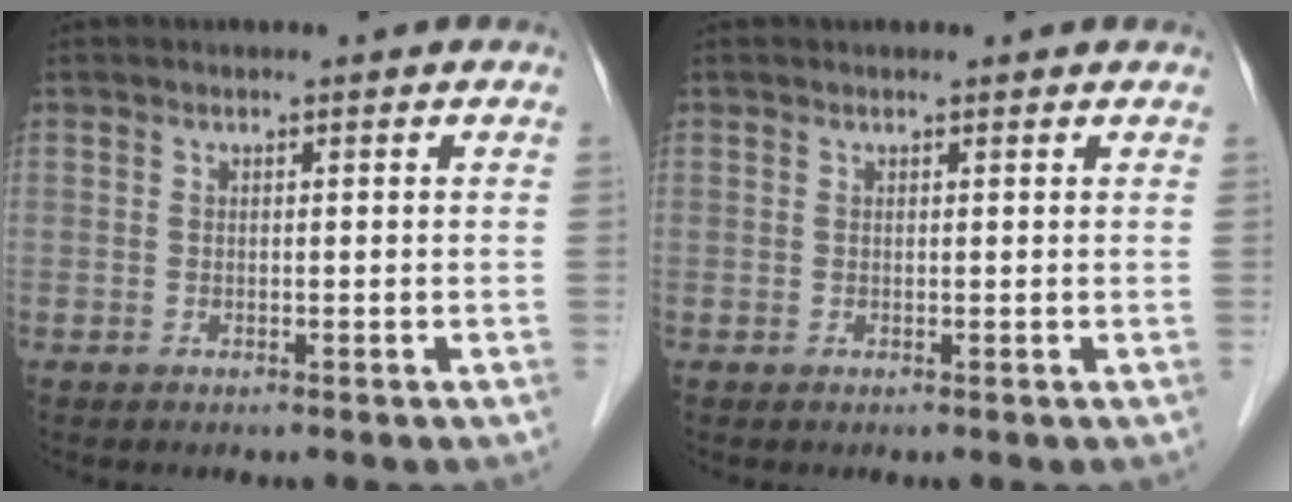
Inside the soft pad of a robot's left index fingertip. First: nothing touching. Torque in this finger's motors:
{"motor_torque": [0.21, -0.06, -0.01, -0.01]}